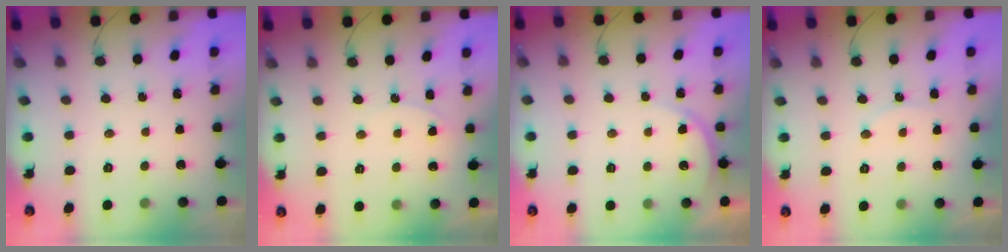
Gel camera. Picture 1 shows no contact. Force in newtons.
{"total": 3.9, "press": 3.9, "slide": 0.5}
{"total": 4.6, "press": 4.2, "slide": 1.8}
{"total": 5.6, "press": 5.5, "slide": 0.4}